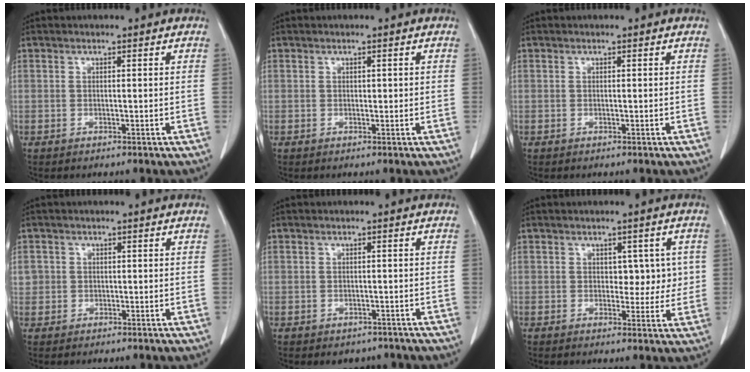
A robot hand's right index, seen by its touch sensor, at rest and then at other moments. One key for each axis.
{"total": 0.8, "fx": 0.2, "fy": 0.4, "fz": 0.6, "tx": -0.008, "ty": -0.001, "tz": 0.005}
{"total": 0.0}
{"total": 2.4, "fx": 0.4, "fy": 2.4, "fz": 0.5, "tx": -0.003, "ty": 0.006, "tz": 0.010}
{"total": 2.3, "fx": -1.5, "fy": 1.8, "fz": 0.4, "tx": -0.002, "ty": 0.005, "tz": -0.015}
{"total": 4.4, "fx": 0.8, "fy": 2.9, "fz": 3.2, "tx": -0.023, "ty": 0.008, "tz": 0.014}